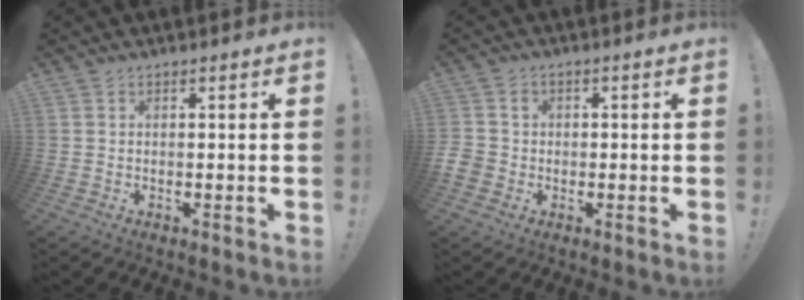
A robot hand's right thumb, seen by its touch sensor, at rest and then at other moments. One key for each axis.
{"total": 4.6, "fx": -0.6, "fy": 4.2, "fz": 1.7, "tx": -0.047, "ty": 0.009, "tz": -0.010}